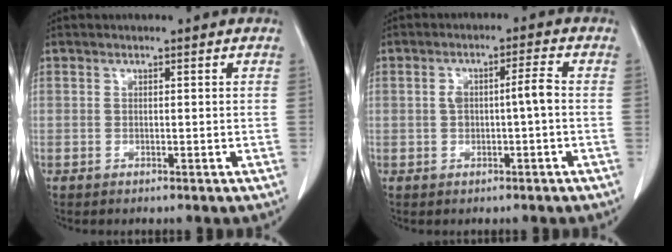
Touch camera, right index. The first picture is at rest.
{"total": 4.0, "force": [-0.3, 0.8, 3.9], "torque": [-0.077, 0.016, -0.001]}